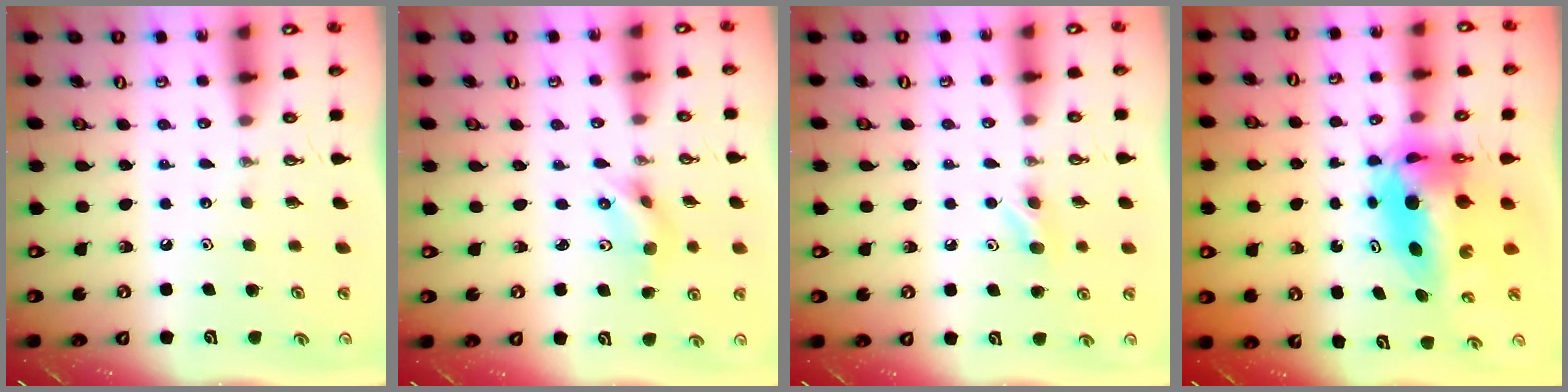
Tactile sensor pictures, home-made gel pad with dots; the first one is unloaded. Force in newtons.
{"total": 5.9, "press": 3.3, "slide": 4.9}
{"total": 5.4, "press": 5.3, "slide": 0.9}
{"total": 9.9, "press": 8.7, "slide": 4.6}